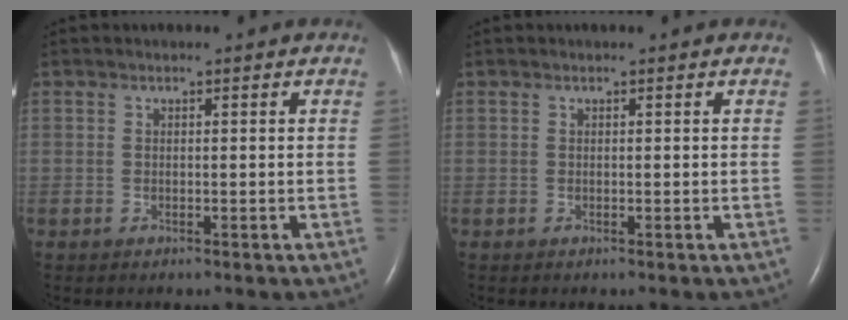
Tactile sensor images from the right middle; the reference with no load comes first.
{"total": 0.0}